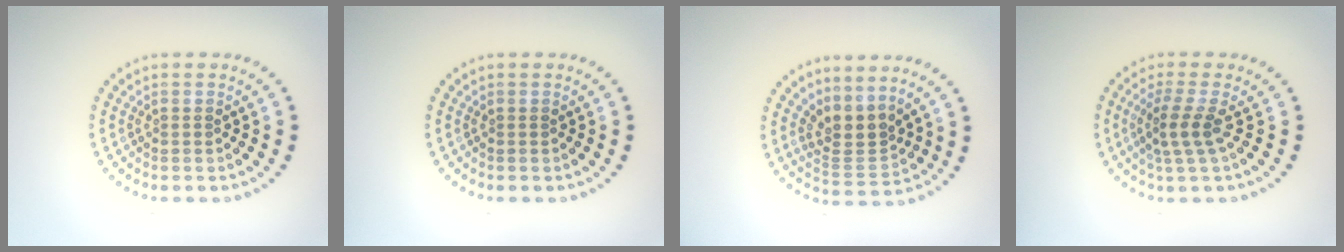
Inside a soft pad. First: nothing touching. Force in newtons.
{"total": 0.0}
{"total": 3.0, "press": 2.1, "slide": 2.1}
{"total": 2.5, "press": 2.0, "slide": 1.5}